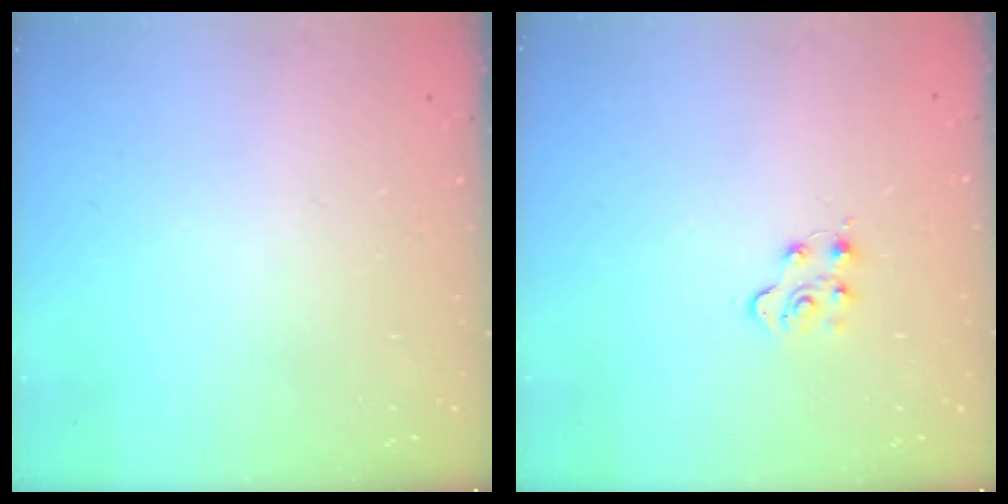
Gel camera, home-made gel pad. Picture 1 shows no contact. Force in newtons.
{"total": 4.4, "press": 4.4, "slide": 0.6}